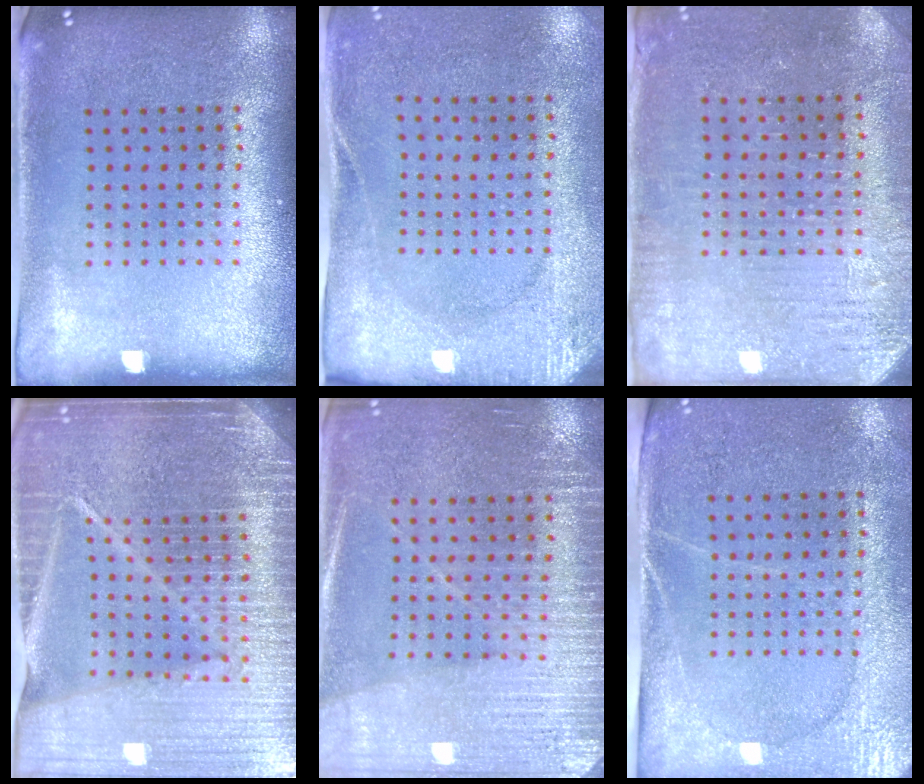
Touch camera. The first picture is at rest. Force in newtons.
{"total": 2.7, "press": 2.1, "slide": 1.7}
{"total": 3.0, "press": 2.8, "slide": 1.0}
{"total": 6.6, "press": 5.7, "slide": 3.4}
{"total": 3.0, "press": 2.9, "slide": 0.7}
{"total": 2.9, "press": 2.5, "slide": 1.4}